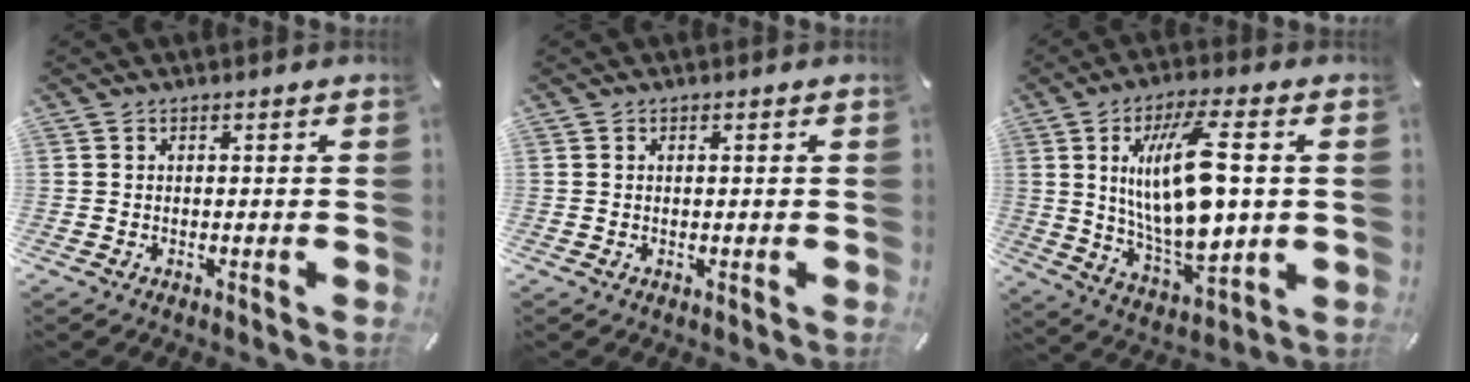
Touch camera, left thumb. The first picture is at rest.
{"total": 0.5, "force": [0.1, 0.1, 0.5], "torque": [-0.009, -0.001, 0.002]}
{"total": 18.6, "force": [3.6, 7.0, 16.8], "torque": [-0.335, -0.019, 0.050]}